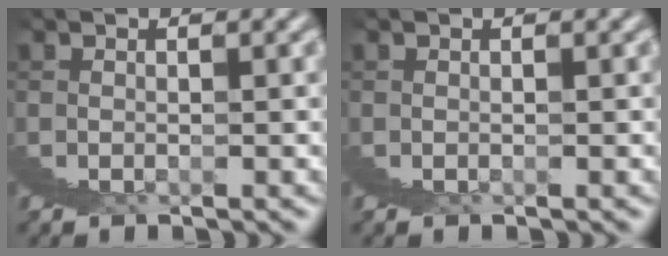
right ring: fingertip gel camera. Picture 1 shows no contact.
{"total": 0.0}